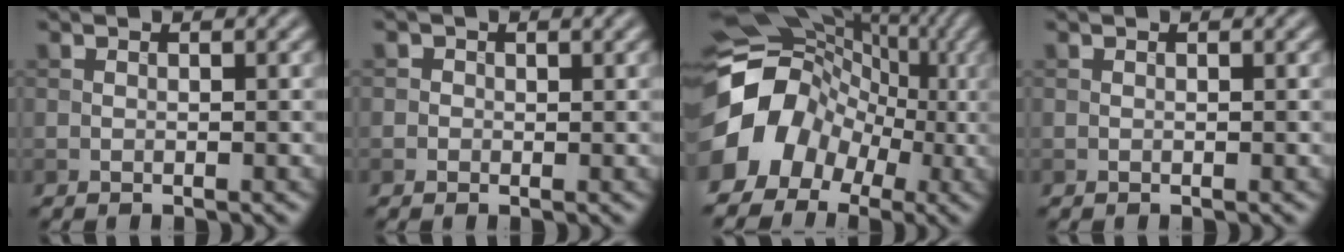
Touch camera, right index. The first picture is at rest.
{"total": 0.9, "force": [0.1, 0.9, 0.1], "torque": [0.005, -0.003, -0.003]}
{"total": 11.1, "force": [-2.1, 9.5, 5.3], "torque": [-0.098, -0.003, -0.045]}
{"total": 0.0}